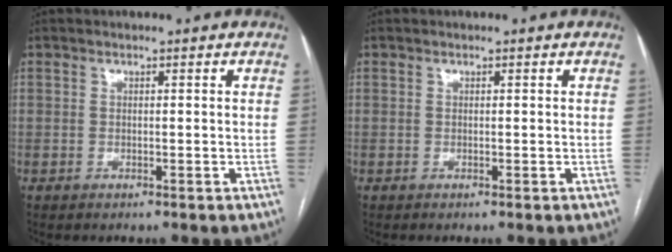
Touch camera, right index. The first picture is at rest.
{"total": 0.0}